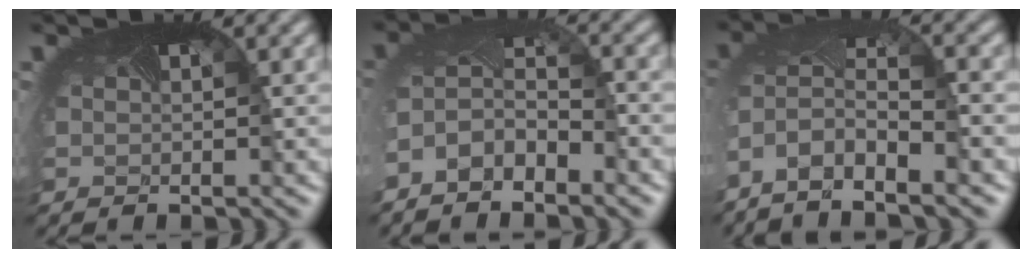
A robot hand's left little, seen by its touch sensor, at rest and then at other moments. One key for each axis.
{"total": 4.5, "fx": -2.7, "fy": 2.2, "fz": 2.8, "tx": -0.080, "ty": -0.006, "tz": -0.057}
{"total": 7.9, "fx": -5.3, "fy": 2.8, "fz": 5.2, "tx": -0.121, "ty": -0.019, "tz": -0.085}